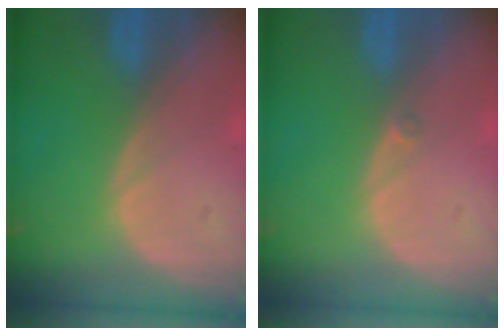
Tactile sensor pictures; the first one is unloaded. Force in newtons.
{"total": 0.6, "press": 0.5, "slide": 0.3}